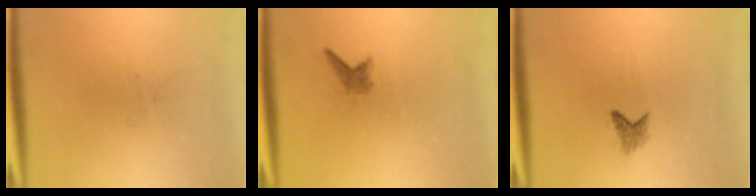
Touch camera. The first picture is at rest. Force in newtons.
{"total": 1.0}
{"total": 1.2}